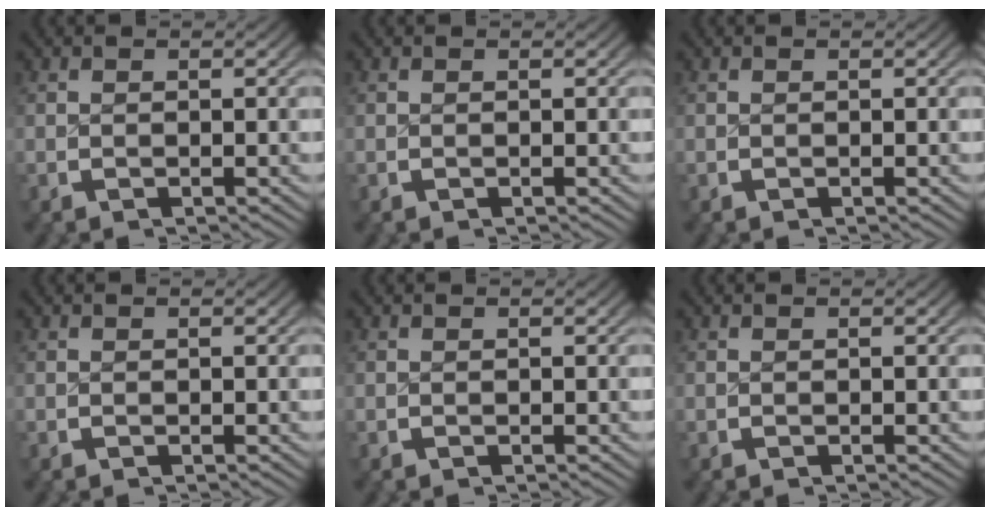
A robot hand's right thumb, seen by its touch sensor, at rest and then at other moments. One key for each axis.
{"total": 0.0}
{"total": 0.0}
{"total": 0.0}
{"total": 0.0}
{"total": 0.0}